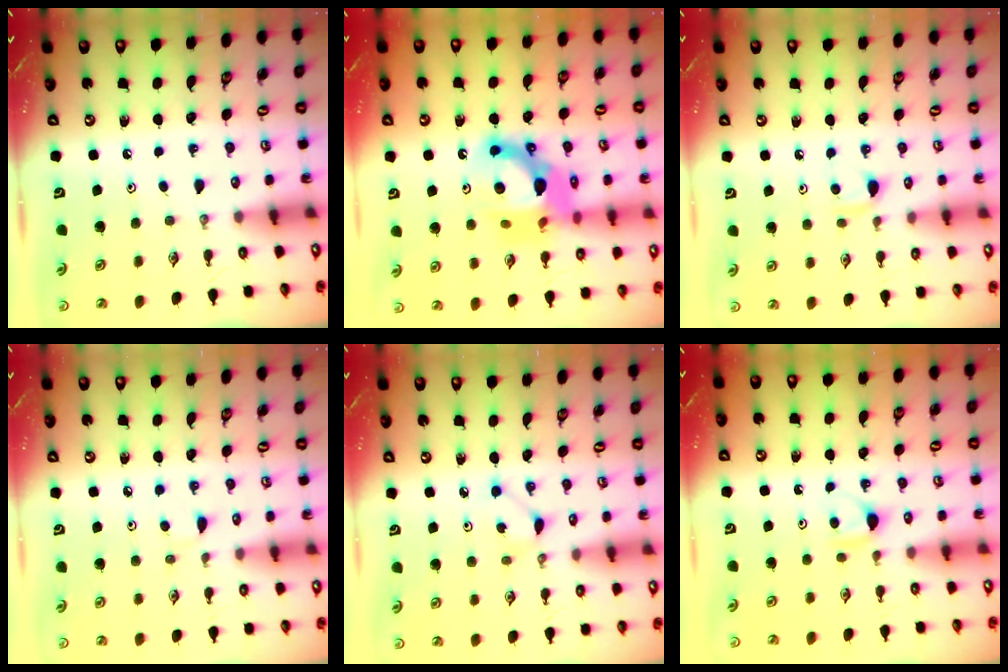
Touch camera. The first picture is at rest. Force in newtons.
{"total": 14.5, "press": 14.4, "slide": 1.7}
{"total": 5.6, "press": 5.6, "slide": 0.7}
{"total": 3.0, "press": 3.0, "slide": 0.2}
{"total": 2.9, "press": 2.9, "slide": 0.4}
{"total": 4.7, "press": 4.7, "slide": 0.5}